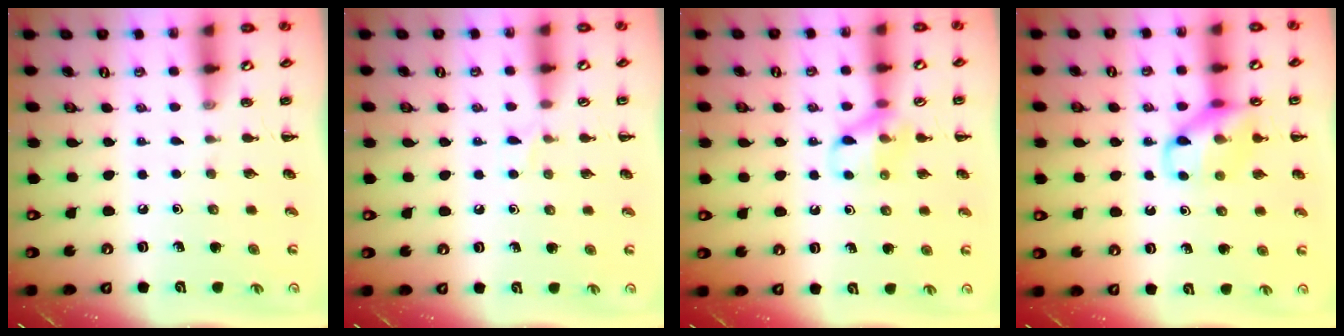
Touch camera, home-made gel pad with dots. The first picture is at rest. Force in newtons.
{"total": 3.9, "press": 3.7, "slide": 1.2}
{"total": 10.1, "press": 10.1, "slide": 0.8}
{"total": 11.7, "press": 11.6, "slide": 1.2}